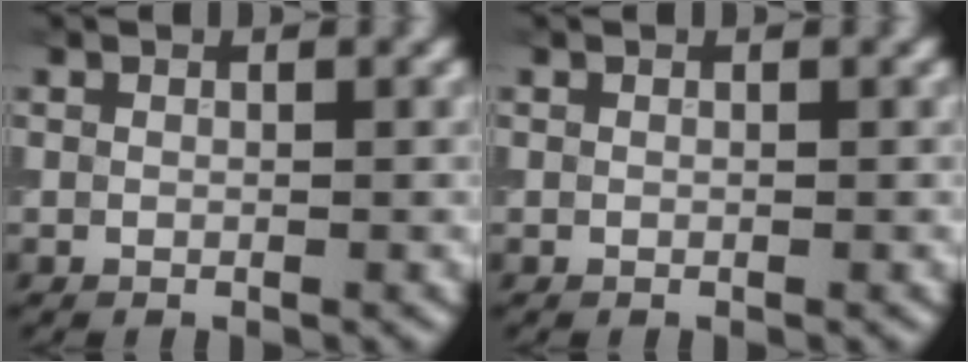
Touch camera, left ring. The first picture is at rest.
{"total": 0.0}